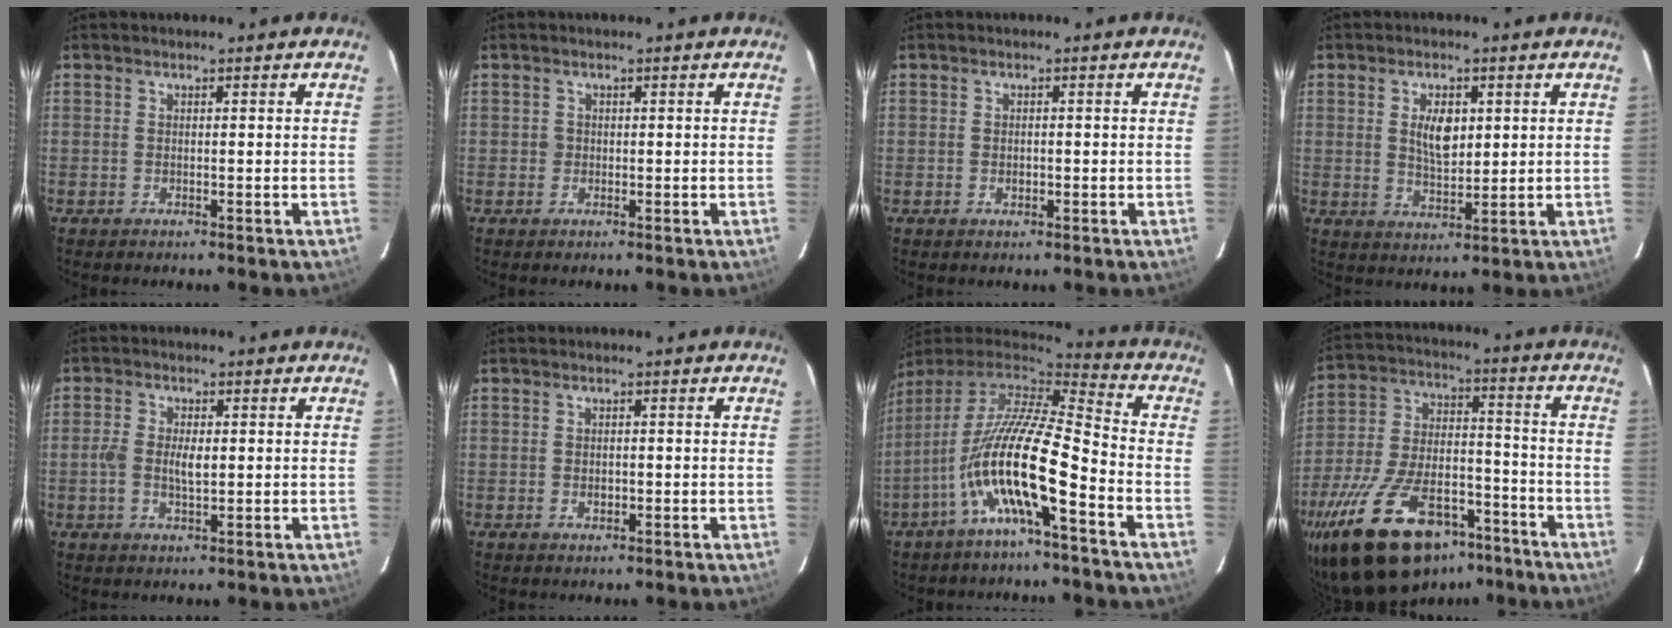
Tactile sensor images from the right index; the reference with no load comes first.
{"total": 1.1, "force": [-0.2, 1.1, 0.0], "torque": [0.006, 0.001, -0.002]}
{"total": 1.1, "force": [-0.2, 1.0, 0.5], "torque": [-0.006, 0.002, -0.002]}
{"total": 6.1, "force": [1.5, 3.2, 4.9], "torque": [-0.084, 0.001, 0.031]}
{"total": 4.6, "force": [-0.4, 2.3, 4.0], "torque": [-0.078, 0.000, -0.010]}
{"total": 1.4, "force": [-0.2, 1.2, 0.6], "torque": [-0.009, 0.002, -0.003]}
{"total": 16.2, "force": [-6.5, 2.6, 14.6], "torque": [-0.261, -0.017, -0.128]}
{"total": 26.1, "force": [-17.3, 12.2, 15.4], "torque": [-0.303, -0.014, -0.267]}